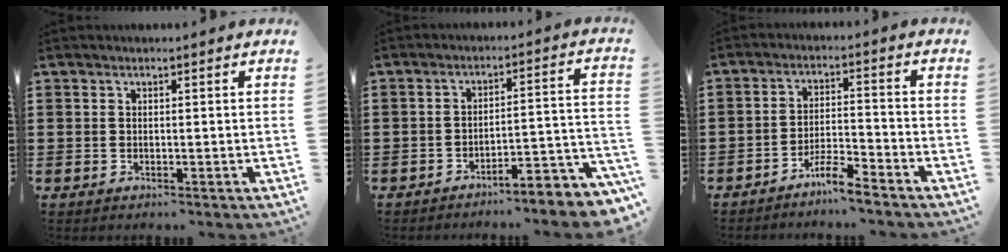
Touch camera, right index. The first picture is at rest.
{"total": 4.3, "force": [-4.1, -0.2, 1.4], "torque": [-0.026, -0.019, -0.085]}
{"total": 4.9, "force": [-4.4, 0.1, 2.1], "torque": [-0.046, 0.002, -0.086]}